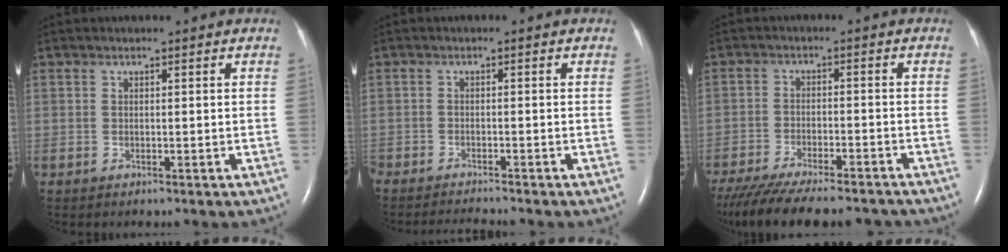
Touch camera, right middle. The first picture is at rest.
{"total": 4.6, "force": [-4.4, -0.4, 1.3], "torque": [-0.019, -0.018, -0.072]}
{"total": 19.2, "force": [-16.8, 3.8, 8.6], "torque": [-0.170, -0.030, -0.239]}